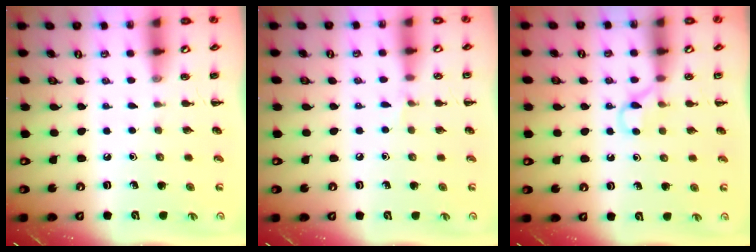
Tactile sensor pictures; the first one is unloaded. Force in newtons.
{"total": 3.8, "press": 3.6, "slide": 1.2}
{"total": 5.4, "press": 5.2, "slide": 1.4}